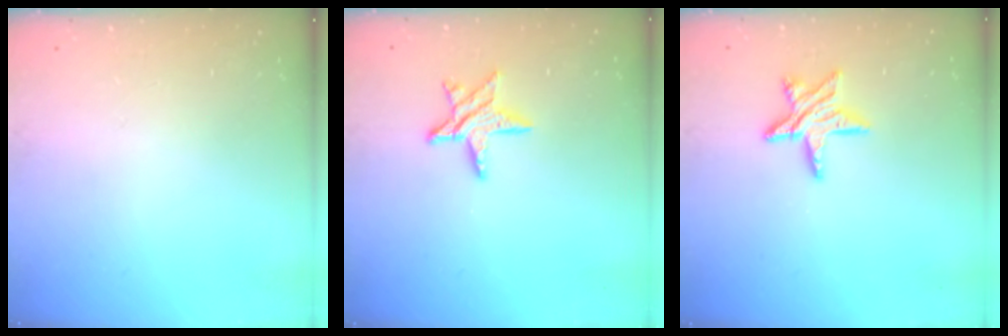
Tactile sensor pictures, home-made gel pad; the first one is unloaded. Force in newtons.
{"total": 7.9, "press": 7.9, "slide": 0.4}
{"total": 9.8, "press": 9.8, "slide": 0.7}